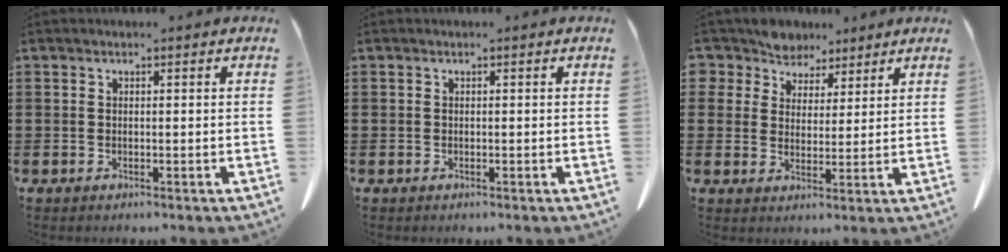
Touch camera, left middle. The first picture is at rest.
{"total": 0.0}
{"total": 5.8, "force": [5.1, 2.7, -0.3], "torque": [-0.028, -0.021, 0.096]}